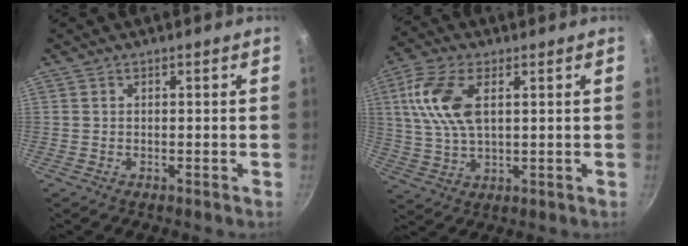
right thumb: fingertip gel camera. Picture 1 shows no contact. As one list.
[{"total": 11.6, "force": [3.1, 6.0, 9.4], "torque": [-0.190, 0.003, 0.057]}]